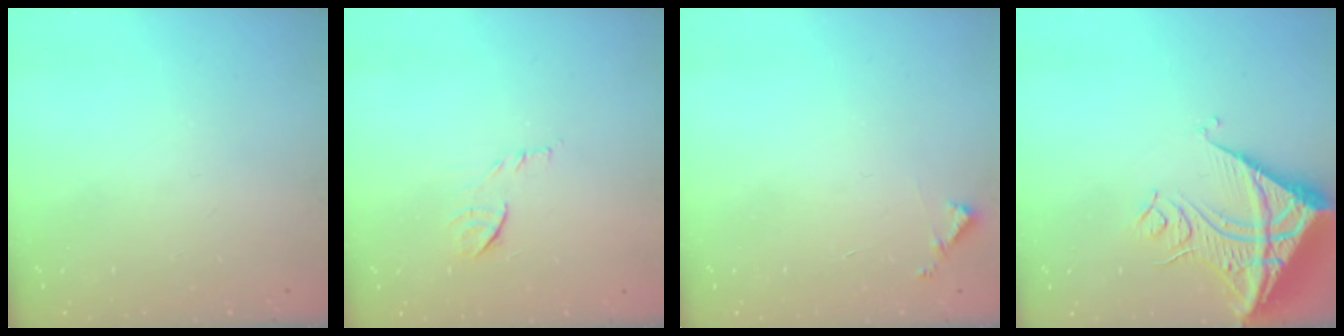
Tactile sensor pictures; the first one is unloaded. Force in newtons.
{"total": 7.8, "press": 7.7, "slide": 0.7}
{"total": 3.6, "press": 3.6, "slide": 0.3}
{"total": 14.2, "press": 14.1, "slide": 1.9}